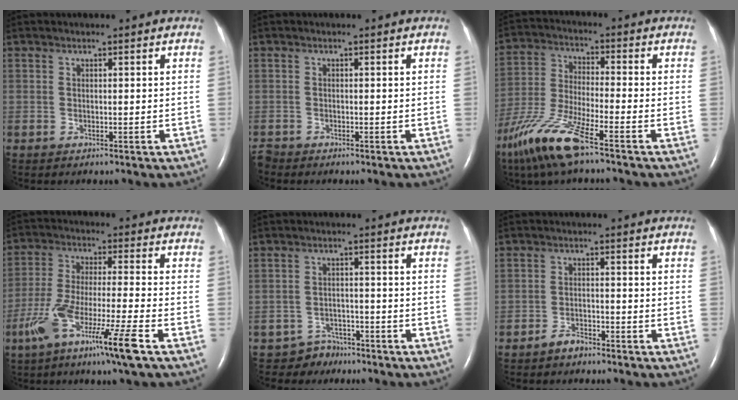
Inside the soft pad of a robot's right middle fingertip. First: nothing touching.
{"total": 1.2, "force": [-1.2, 0.1, -0.1], "torque": [0.004, -0.006, -0.020]}
{"total": 12.5, "force": [-8.4, 0.8, 9.1], "torque": [-0.205, -0.034, -0.164]}
{"total": 12.6, "force": [-7.0, -0.7, 10.5], "torque": [-0.209, -0.029, -0.129]}
{"total": 3.7, "force": [-3.0, 2.0, -0.9], "torque": [0.012, 0.005, -0.048]}
{"total": 2.4, "force": [-2.1, 0.9, 0.7], "torque": [-0.020, 0.001, -0.036]}